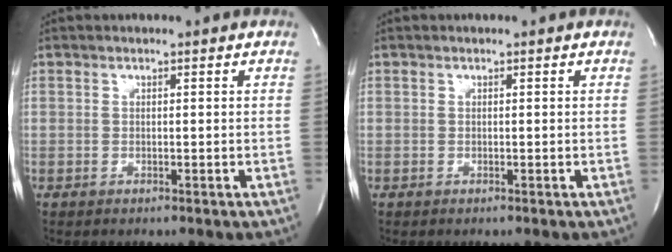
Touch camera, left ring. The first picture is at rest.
{"total": 0.0}